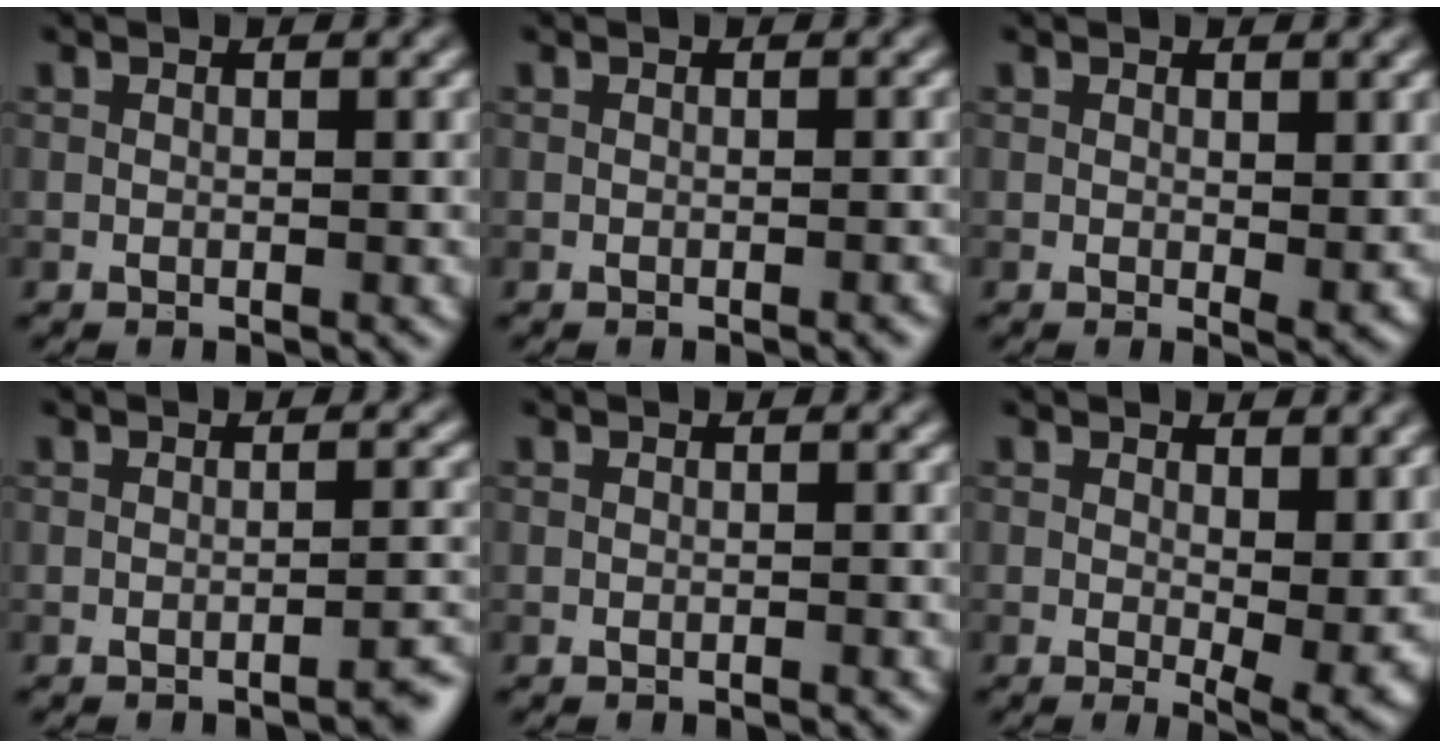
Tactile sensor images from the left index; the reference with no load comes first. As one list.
[{"total": 0.6, "force": [-0.4, 0.0, 0.5], "torque": [-0.005, 0.001, -0.006]}, {"total": 1.4, "force": [0.4, 0.5, 1.2], "torque": [-0.014, -0.006, 0.006]}, {"total": 1.8, "force": [-1.4, 0.3, 1.0], "torque": [-0.007, 0.009, -0.023]}, {"total": 0.0}, {"total": 4.9, "force": [0.6, 2.0, 4.4], "torque": [-0.064, -0.015, 0.014]}]